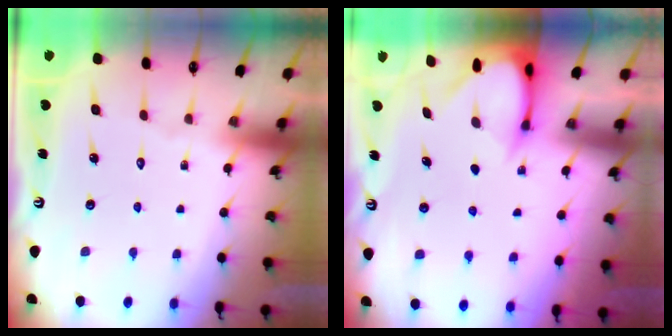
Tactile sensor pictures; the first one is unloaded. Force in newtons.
{"total": 3.4, "press": 3.4, "slide": 0.3}